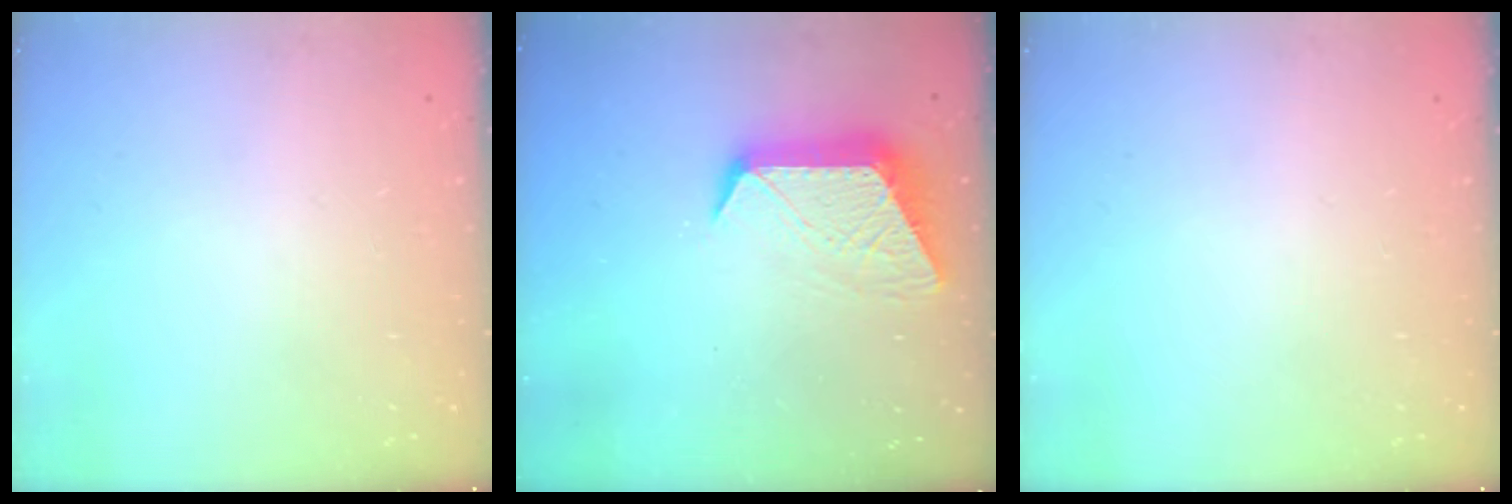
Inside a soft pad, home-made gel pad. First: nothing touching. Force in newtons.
{"total": 12.1, "press": 12.1, "slide": 0.7}
{"total": 0.0}